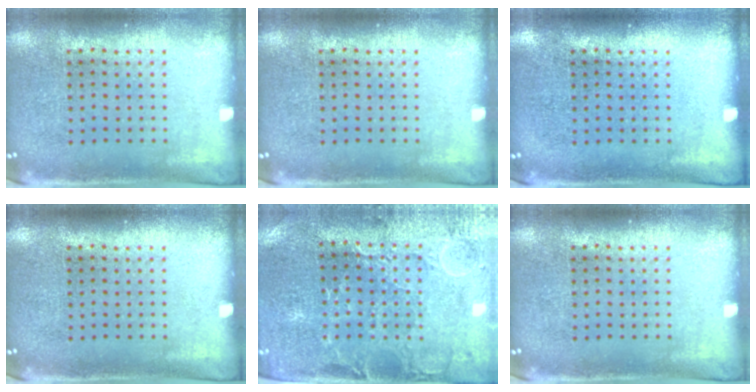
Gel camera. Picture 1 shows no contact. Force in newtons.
{"total": 0.0}
{"total": 0.0}
{"total": 0.0}
{"total": 0.8, "press": 0.7, "slide": 0.4}
{"total": 0.0}